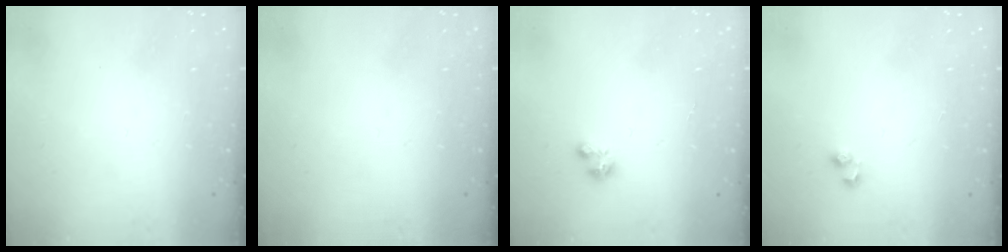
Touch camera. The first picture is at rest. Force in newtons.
{"total": 0.0}
{"total": 1.6, "press": 1.6, "slide": 0.2}
{"total": 3.6, "press": 3.6, "slide": 0.6}